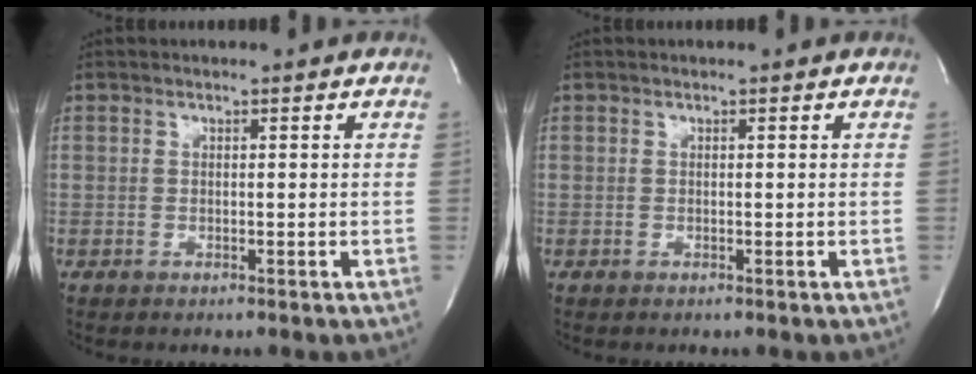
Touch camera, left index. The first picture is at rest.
{"total": 0.0}